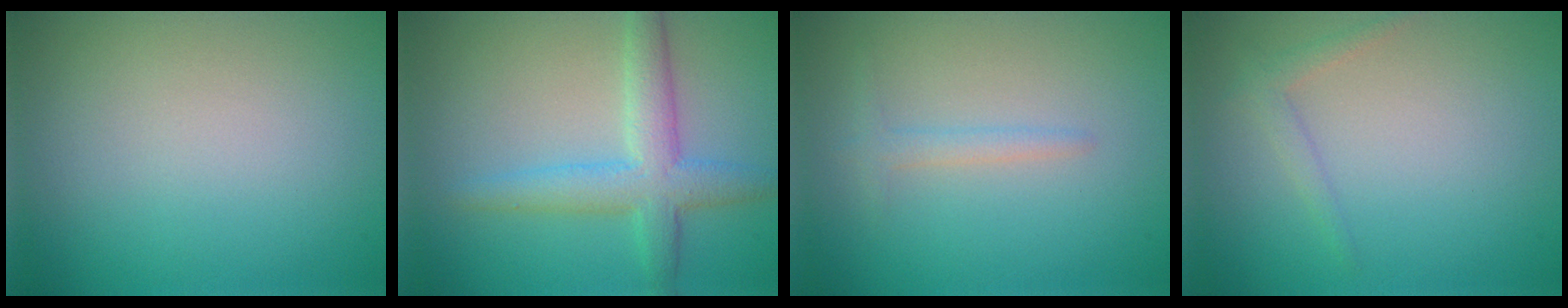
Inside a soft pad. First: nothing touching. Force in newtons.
{"total": 4.5, "press": 4.5, "slide": 0.1}
{"total": 1.3, "press": 1.3, "slide": 0.1}
{"total": 1.2, "press": 1.2, "slide": 0.1}